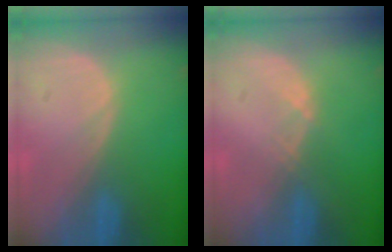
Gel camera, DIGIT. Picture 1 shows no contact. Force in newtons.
{"total": 1.0, "press": 0.8, "slide": 0.5}